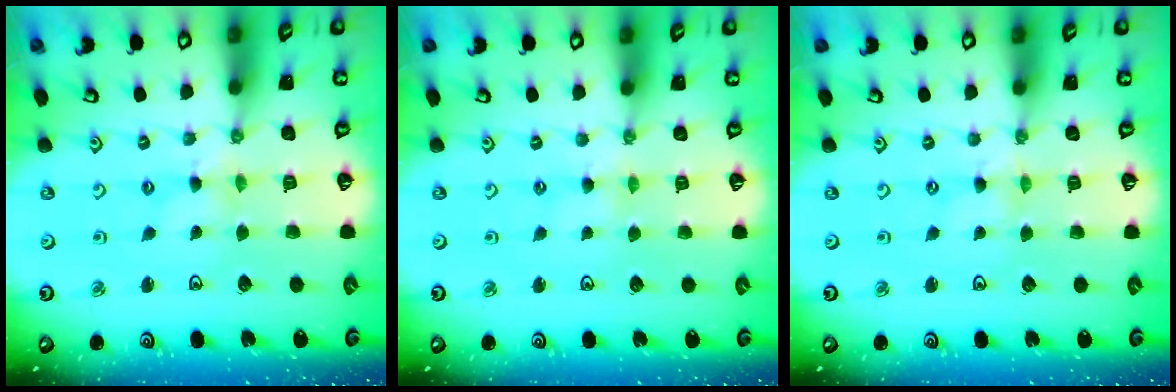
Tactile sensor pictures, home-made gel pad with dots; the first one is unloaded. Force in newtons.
{"total": 1.9, "press": 1.9, "slide": 0.4}
{"total": 0.0}